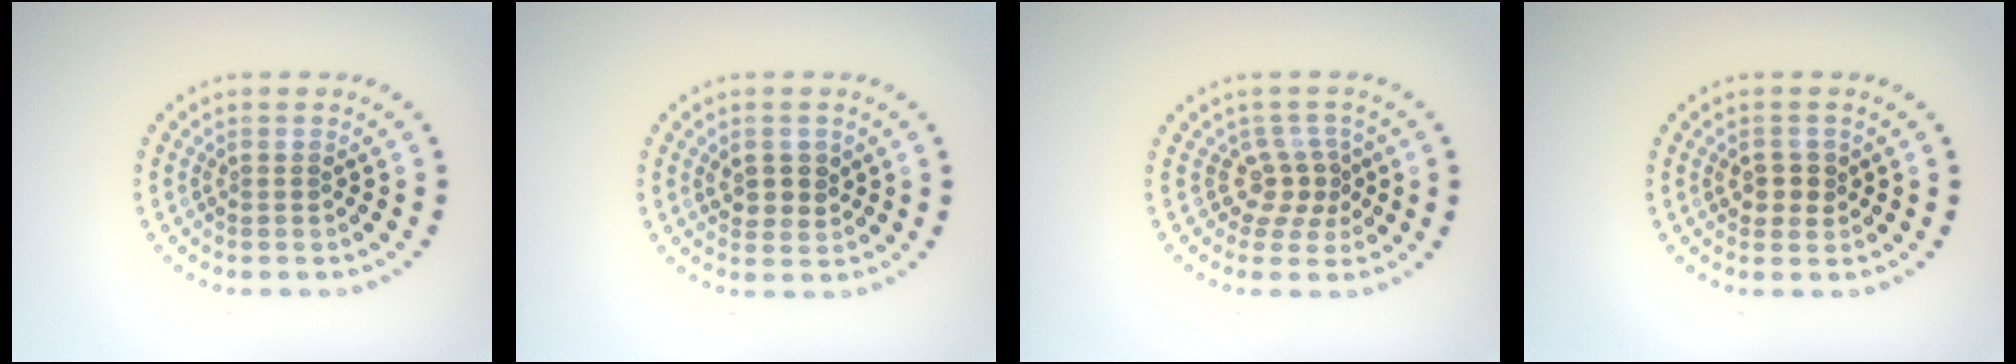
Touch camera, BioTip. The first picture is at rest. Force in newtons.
{"total": 2.3, "press": 2.2, "slide": 0.7}
{"total": 2.6, "press": 1.8, "slide": 1.9}
{"total": 2.1, "press": 2.0, "slide": 0.4}